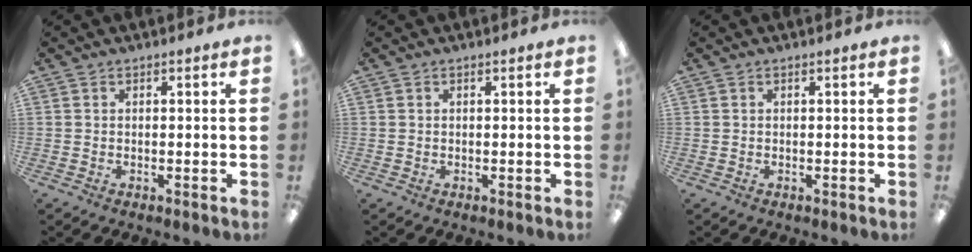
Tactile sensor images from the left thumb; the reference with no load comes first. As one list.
[{"total": 0.0}, {"total": 0.0}]